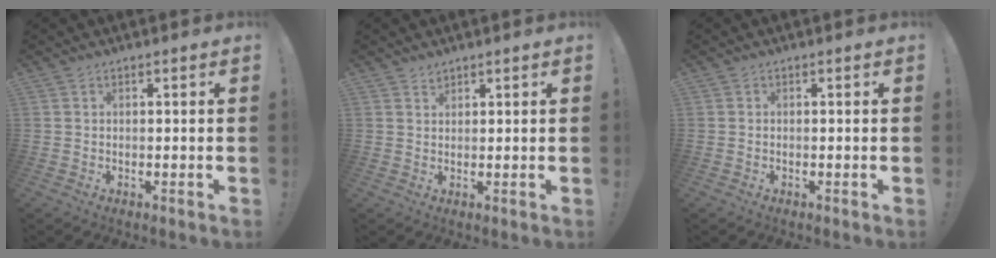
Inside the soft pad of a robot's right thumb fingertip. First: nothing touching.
{"total": 1.6, "force": [1.3, 0.7, 0.3], "torque": [0.004, -0.009, 0.024]}
{"total": 0.0}